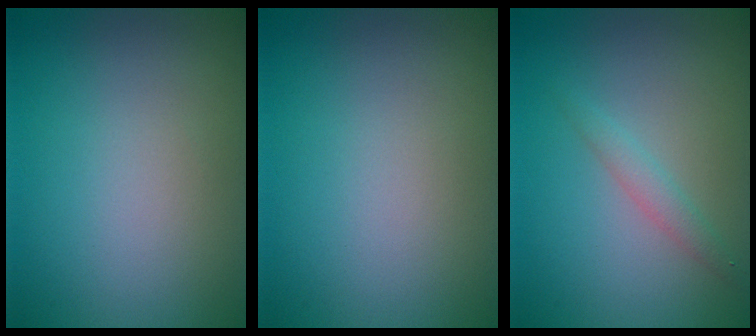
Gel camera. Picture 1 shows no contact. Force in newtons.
{"total": 0.0}
{"total": 1.4, "press": 1.4, "slide": 0.0}